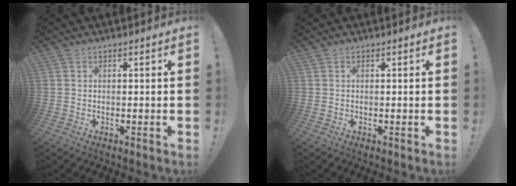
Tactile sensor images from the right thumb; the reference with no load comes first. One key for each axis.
{"total": 0.0}